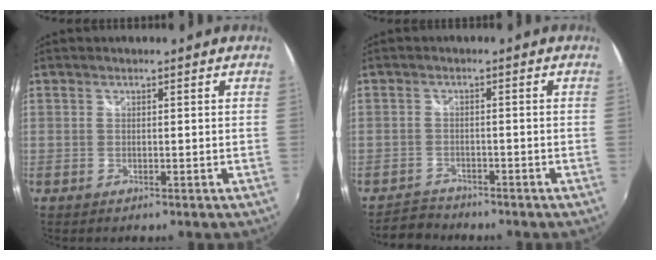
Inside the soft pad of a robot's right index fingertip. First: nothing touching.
{"total": 4.0, "force": [-3.6, 1.6, 0.0], "torque": [-0.015, 0.006, -0.068]}